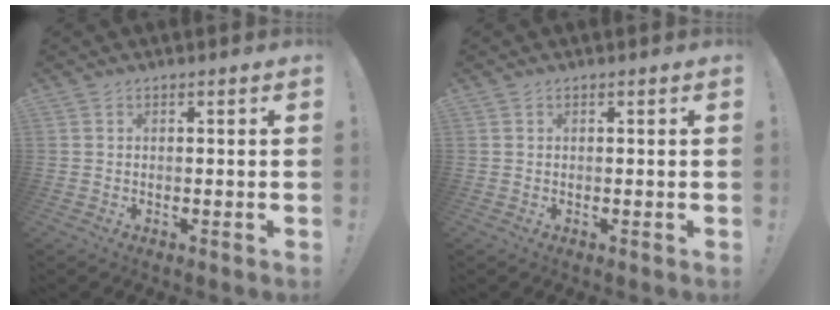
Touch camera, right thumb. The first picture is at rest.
{"total": 0.0}